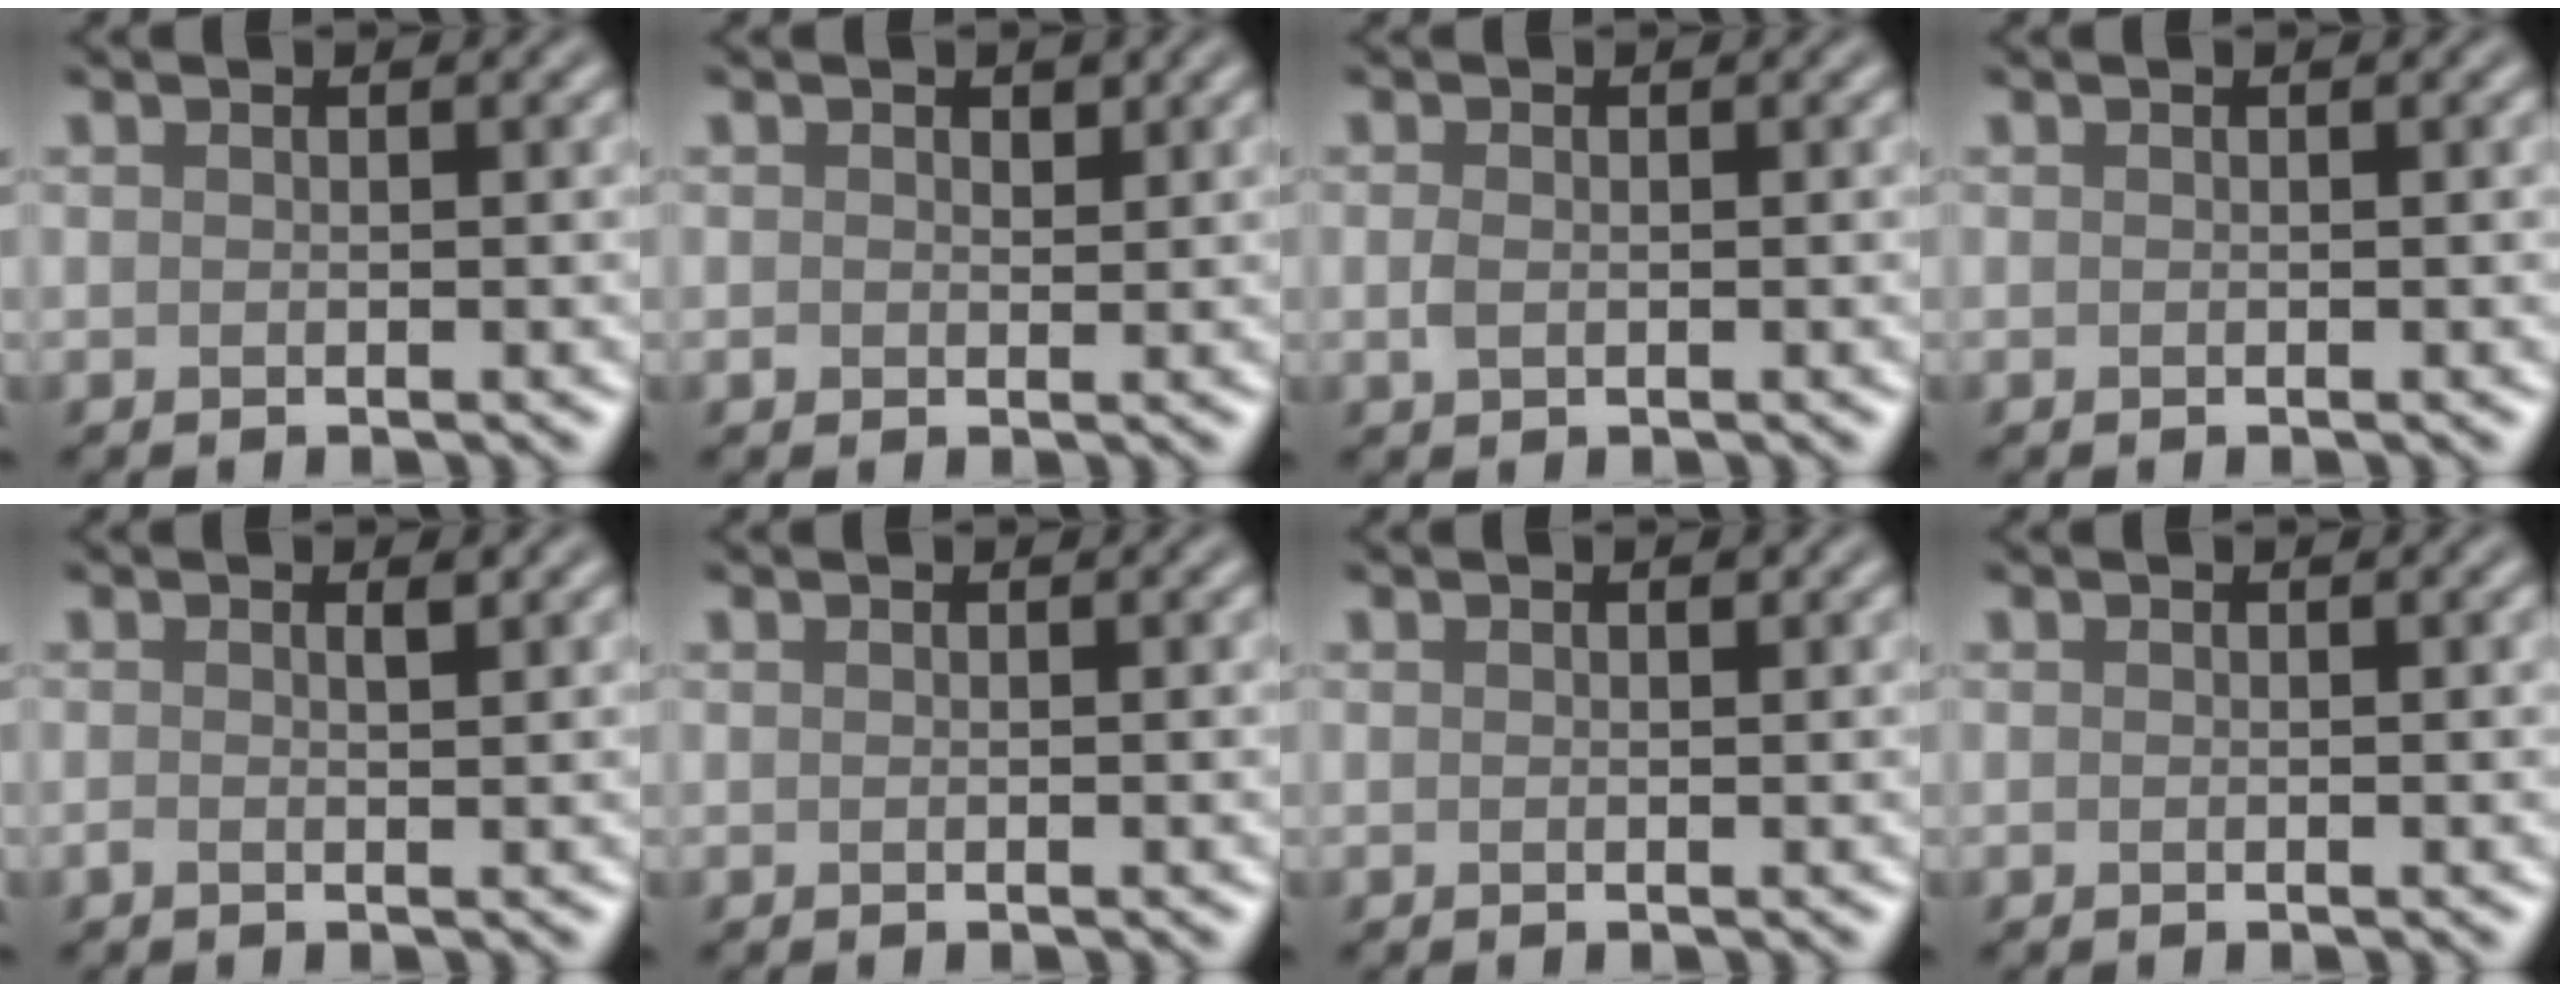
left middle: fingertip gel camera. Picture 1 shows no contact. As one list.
[{"total": 0.8, "force": [0.4, 0.7, 0.2], "torque": [-0.006, 0.001, 0.015]}, {"total": 0.8, "force": [-0.4, 0.5, 0.4], "torque": [-0.017, -0.002, 0.001]}, {"total": 0.0}, {"total": 0.6, "force": [-0.1, 0.0, 0.6], "torque": [-0.013, 0.002, 0.001]}, {"total": 0.0}, {"total": 0.0}, {"total": 0.0}]